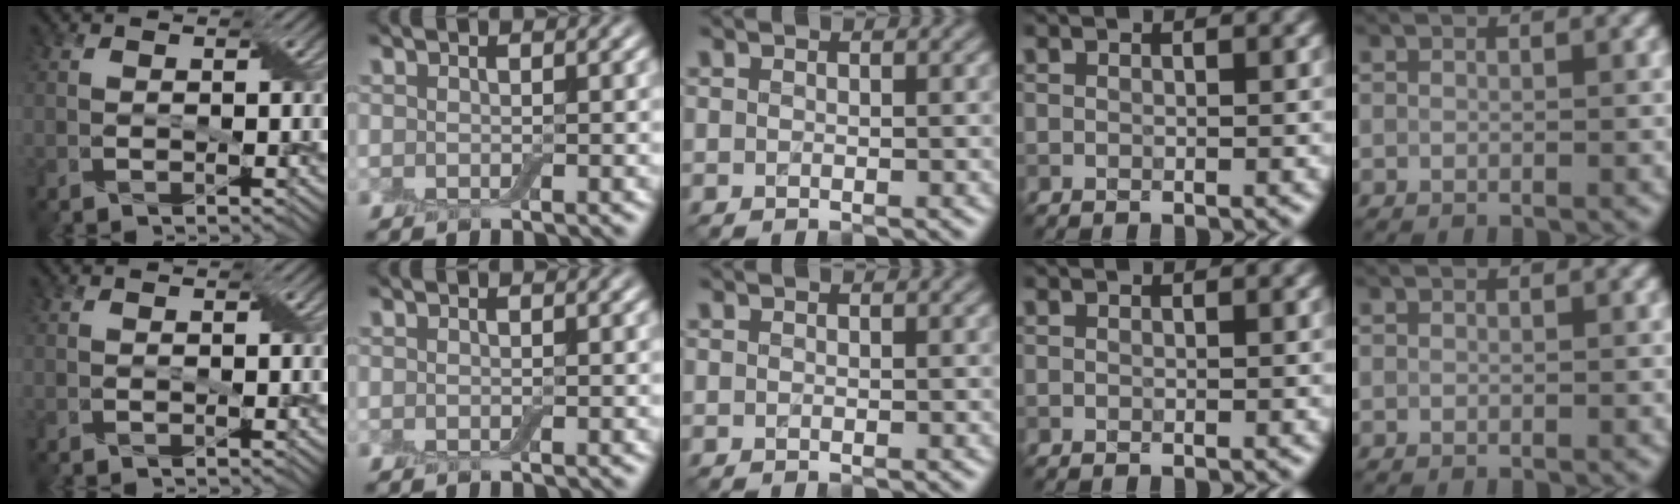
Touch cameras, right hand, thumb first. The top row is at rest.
{}